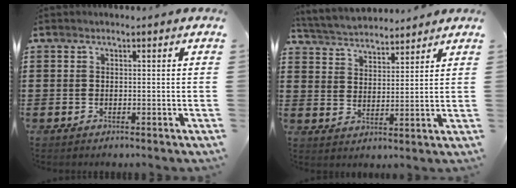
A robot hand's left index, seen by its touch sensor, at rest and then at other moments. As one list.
[{"total": 4.2, "force": [4.1, 0.6, 0.2], "torque": [-0.024, -0.020, 0.073]}]